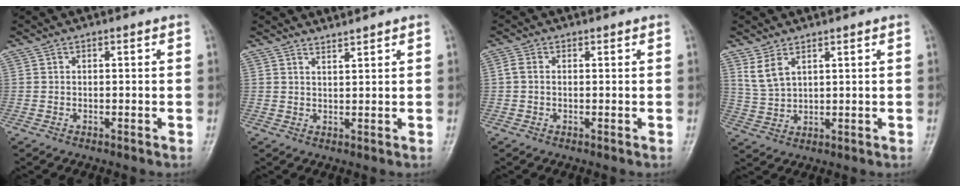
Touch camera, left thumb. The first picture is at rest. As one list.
[{"total": 1.8, "force": [1.7, -0.3, 0.4], "torque": [-0.001, -0.016, 0.032]}, {"total": 1.7, "force": [0.2, 1.1, 1.3], "torque": [-0.028, 0.005, 0.003]}, {"total": 4.6, "force": [2.9, 2.1, 2.9], "torque": [-0.060, -0.010, 0.068]}]